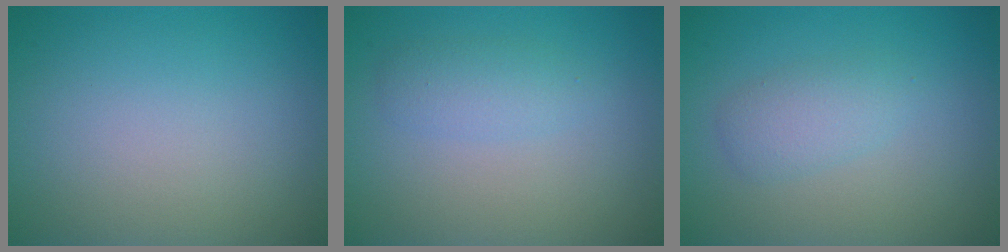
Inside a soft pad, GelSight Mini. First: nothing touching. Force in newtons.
{"total": 1.9, "press": 1.9, "slide": 0.1}
{"total": 2.1, "press": 2.1, "slide": 0.1}